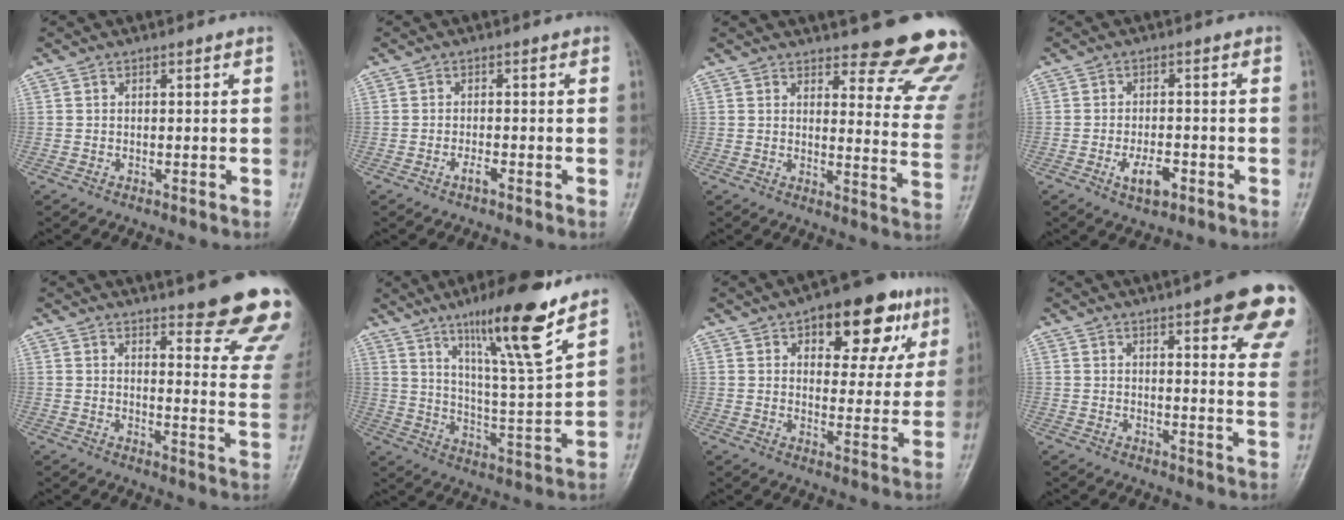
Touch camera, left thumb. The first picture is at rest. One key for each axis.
{"total": 1.4, "fx": -1.1, "fy": 0.2, "fz": 0.9, "tx": -0.016, "ty": 0.002, "tz": -0.020}
{"total": 17.4, "fx": 15.5, "fy": 3.7, "fz": 6.9, "tx": -0.036, "ty": -0.136, "tz": 0.165}
{"total": 4.7, "fx": -2.3, "fy": 2.2, "fz": 3.5, "tx": -0.058, "ty": 0.007, "tz": -0.034}
{"total": 20.2, "fx": 16.1, "fy": 3.9, "fz": 11.6, "tx": -0.113, "ty": -0.115, "tz": 0.182}
{"total": 16.6, "fx": 10.9, "fy": 1.7, "fz": 12.4, "tx": -0.194, "ty": -0.065, "tz": 0.184}
{"total": 15.3, "fx": 7.8, "fy": 7.5, "fz": 10.9, "tx": -0.090, "ty": -0.017, "tz": 0.103}
{"total": 17.7, "fx": 10.8, "fy": 4.0, "fz": 13.5, "tx": -0.143, "ty": -0.036, "tz": 0.117}